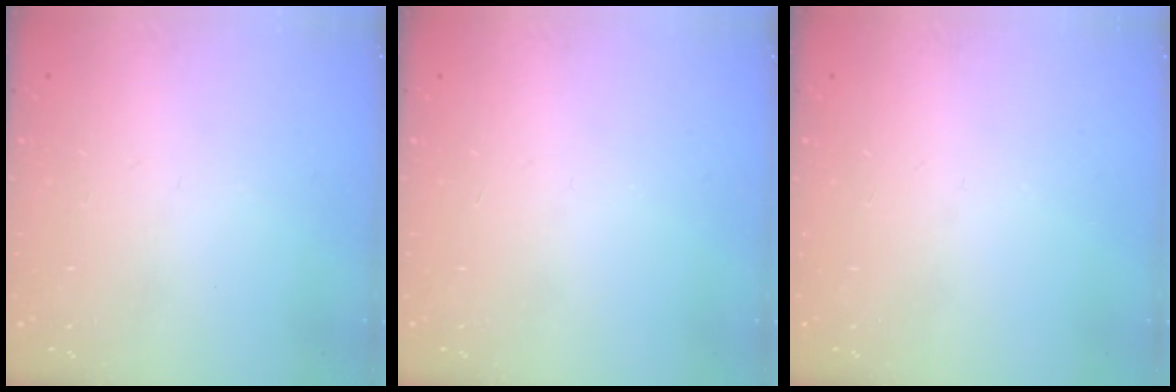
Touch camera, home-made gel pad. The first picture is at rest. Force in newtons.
{"total": 0.0}
{"total": 0.0}